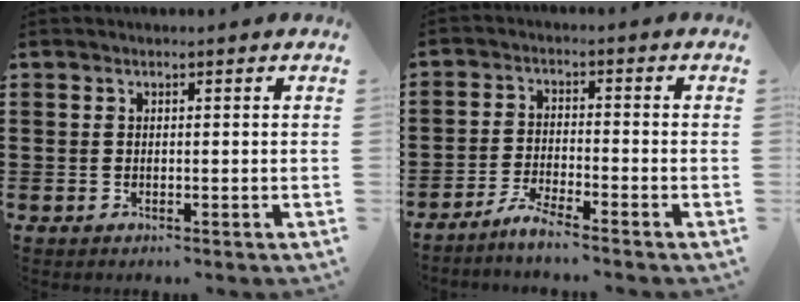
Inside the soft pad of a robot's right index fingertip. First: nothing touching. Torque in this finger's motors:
{"motor_torque": [-0.52, 0.62, 0.14, 0.03]}